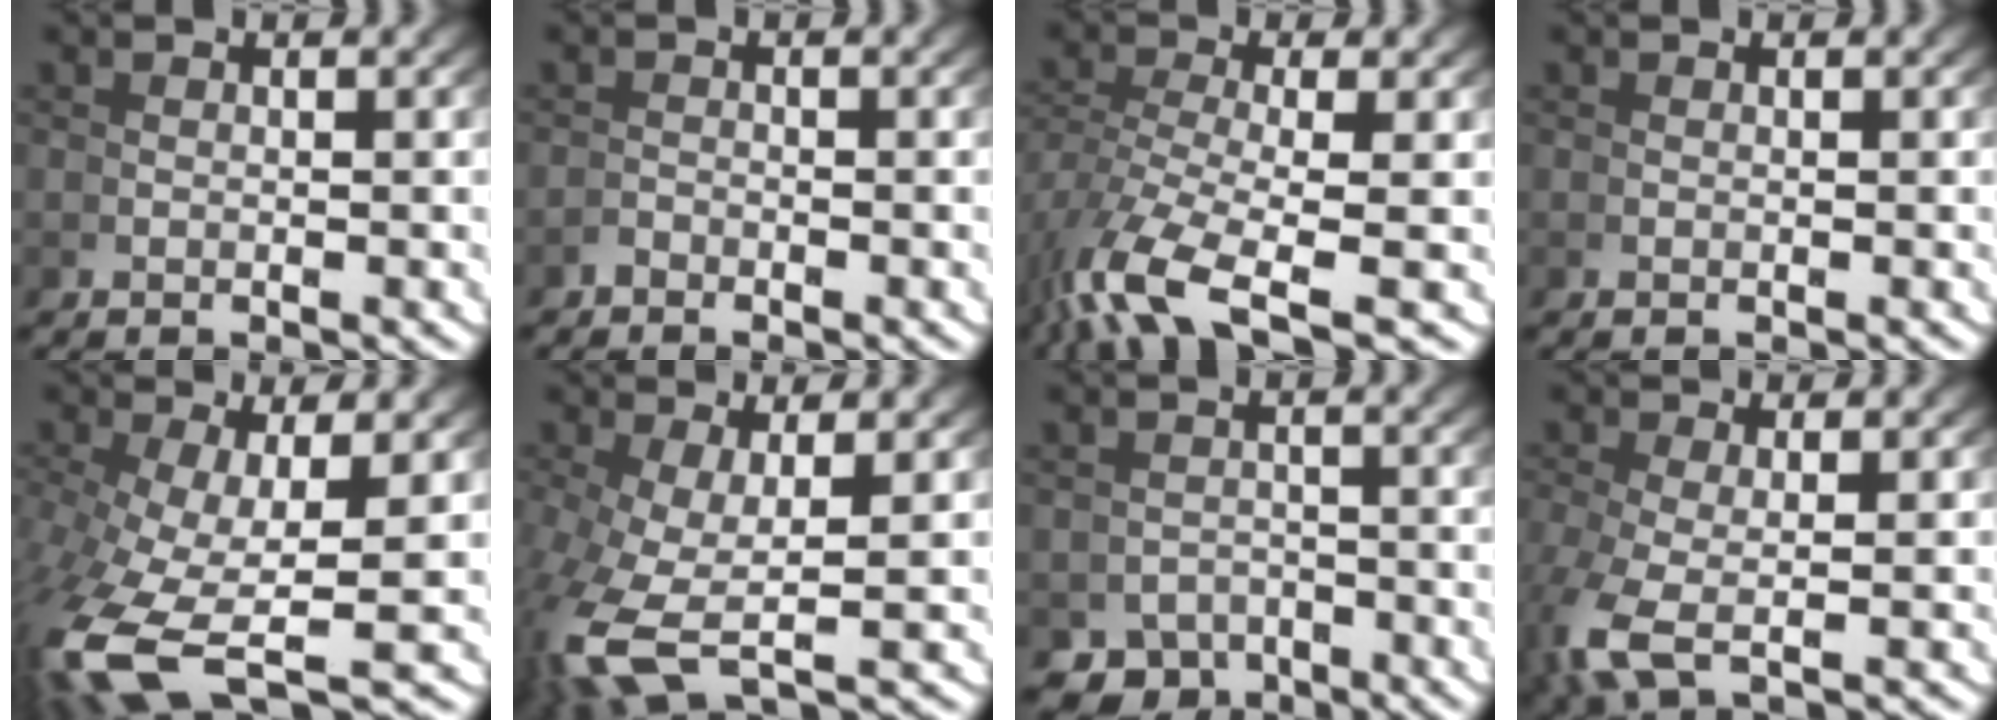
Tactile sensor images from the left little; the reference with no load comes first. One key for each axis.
{"total": 1.3, "fx": -0.8, "fy": -0.9, "fz": -0.5, "tx": 0.014, "ty": -0.002, "tz": -0.016}
{"total": 5.7, "fx": -3.2, "fy": 1.7, "fz": 4.4, "tx": -0.108, "ty": -0.043, "tz": -0.030}
{"total": 0.0}
{"total": 7.6, "fx": -3.4, "fy": 3.6, "fz": 5.8, "tx": -0.145, "ty": -0.052, "tz": -0.027}
{"total": 5.4, "fx": -0.8, "fy": 2.5, "fz": 4.7, "tx": -0.127, "ty": -0.037, "tz": 0.009}
{"total": 4.8, "fx": -4.2, "fy": 2.5, "fz": 0.2, "tx": 0.026, "ty": -0.018, "tz": -0.068}
{"total": 3.4, "fx": -0.3, "fy": 1.6, "fz": 2.9, "tx": -0.093, "ty": -0.025, "tz": 0.007}